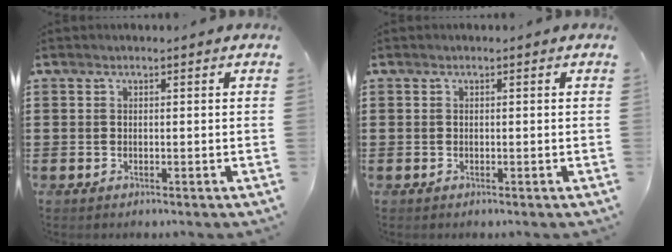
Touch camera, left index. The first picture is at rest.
{"total": 0.0}